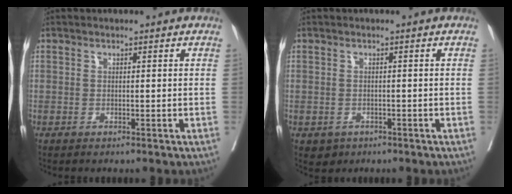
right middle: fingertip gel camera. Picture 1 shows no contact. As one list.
[{"total": 2.1, "force": [-1.1, 1.7, 0.4], "torque": [-0.005, 0.003, -0.011]}]